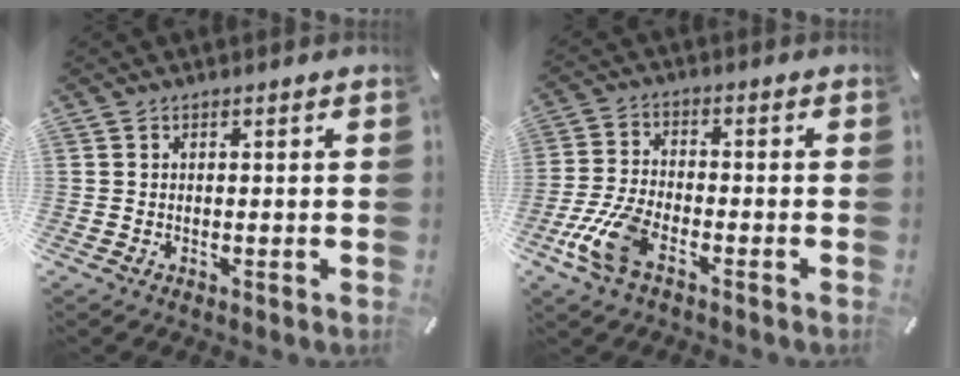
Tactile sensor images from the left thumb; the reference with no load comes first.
{"total": 9.8, "force": [-4.8, 4.7, 7.1], "torque": [-0.167, 0.003, -0.090]}